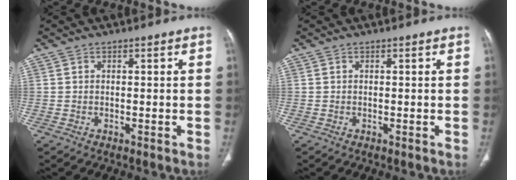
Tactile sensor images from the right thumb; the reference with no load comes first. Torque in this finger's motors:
{"motor_torque": [0.00, 0.00, 0.08, 0.05, 0.02]}